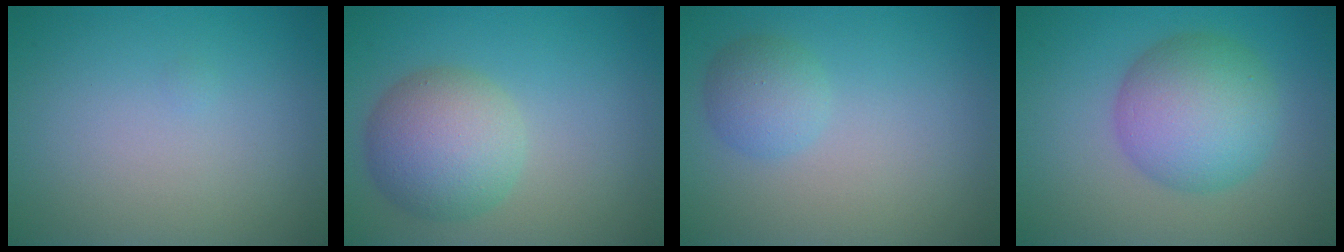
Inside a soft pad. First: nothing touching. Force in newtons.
{"total": 6.0, "press": 6.0, "slide": 0.3}
{"total": 2.3, "press": 2.3, "slide": 0.1}
{"total": 6.9, "press": 6.9, "slide": 0.1}